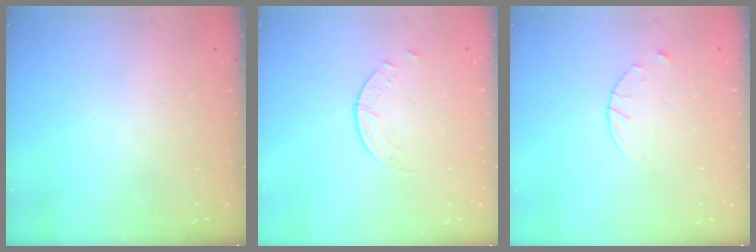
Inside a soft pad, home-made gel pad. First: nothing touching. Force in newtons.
{"total": 0.9, "press": 0.9, "slide": 0.2}
{"total": 3.6, "press": 3.5, "slide": 0.4}